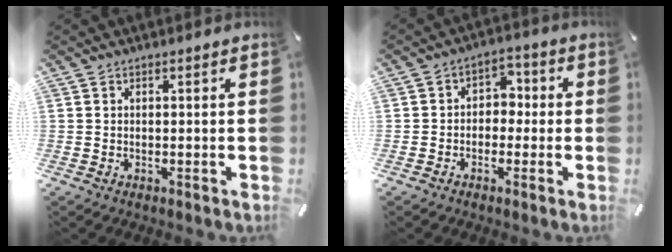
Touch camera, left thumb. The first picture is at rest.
{"total": 4.6, "force": [-1.3, 3.9, 2.0], "torque": [-0.027, 0.012, -0.032]}